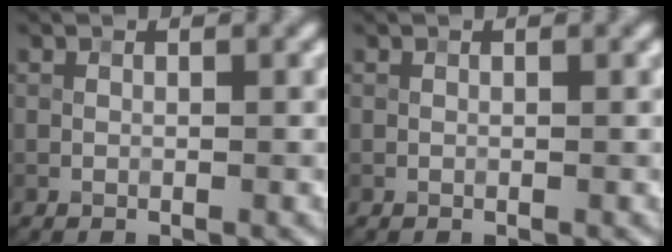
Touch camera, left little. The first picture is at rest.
{"total": 0.0}